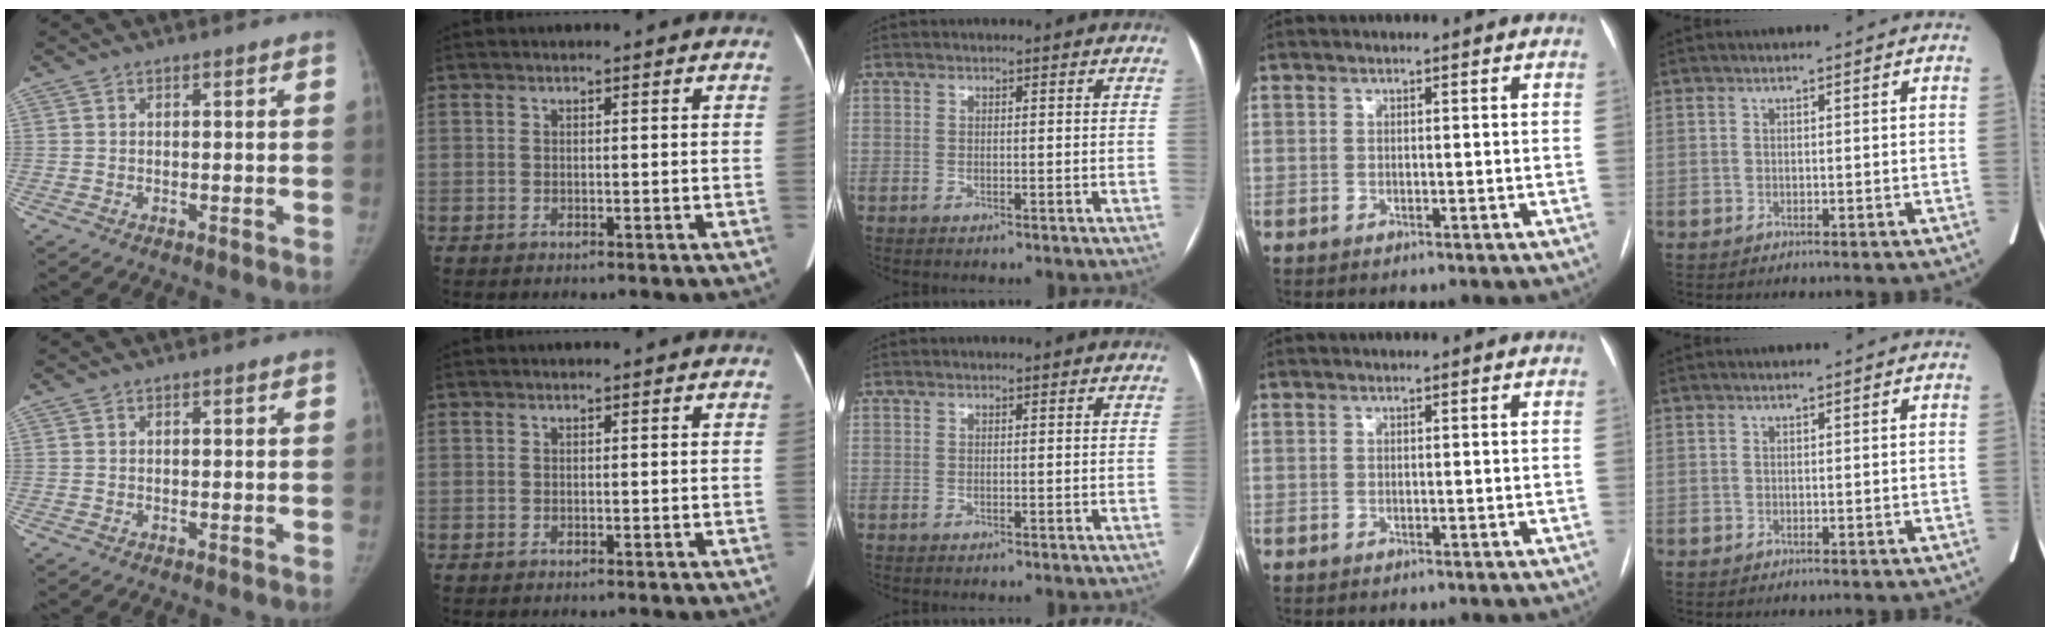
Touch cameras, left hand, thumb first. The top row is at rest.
{}